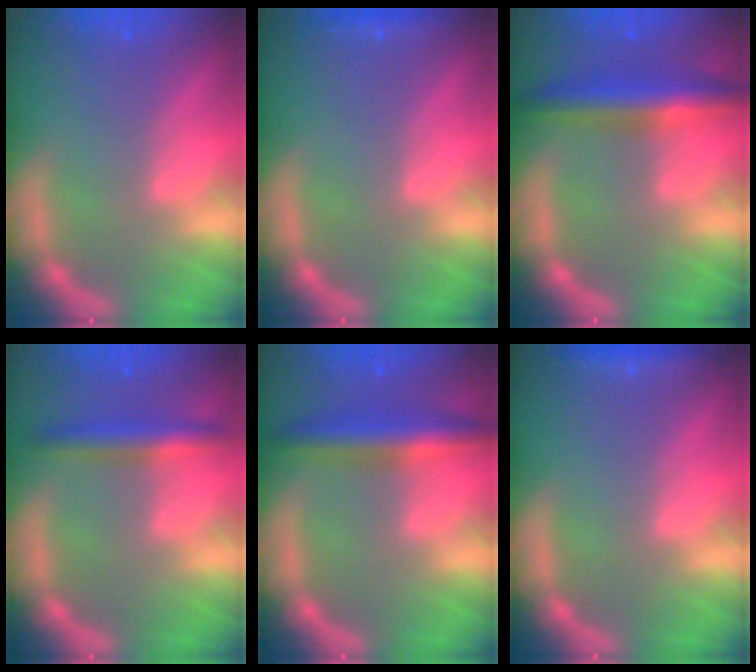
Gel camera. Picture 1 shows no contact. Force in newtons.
{"total": 0.9}
{"total": 5.5}
{"total": 3.5}
{"total": 5.0}
{"total": 1.4}